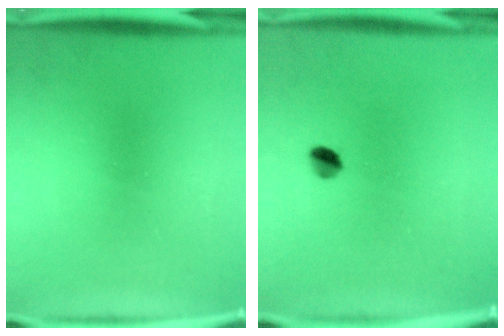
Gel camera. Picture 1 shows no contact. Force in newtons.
{"total": 2.5}